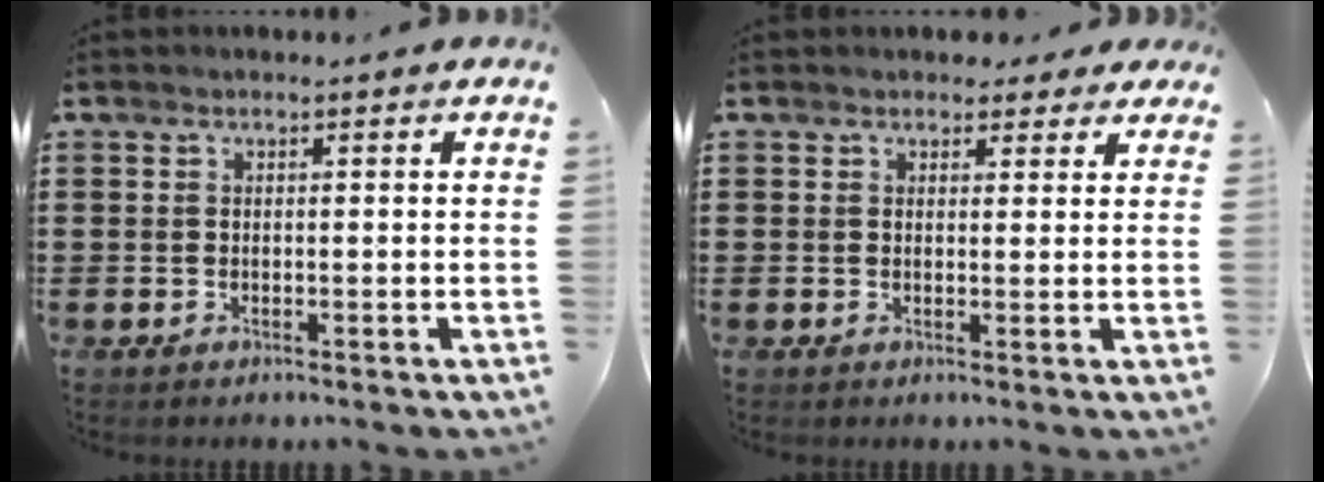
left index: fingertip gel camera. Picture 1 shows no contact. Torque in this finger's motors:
{"motor_torque": [1.83, 0.31, 0.05, -0.07]}